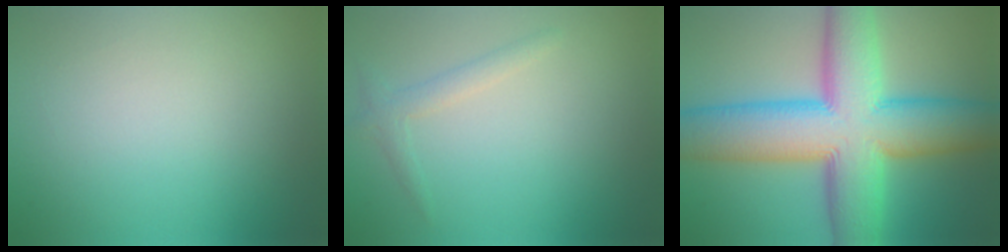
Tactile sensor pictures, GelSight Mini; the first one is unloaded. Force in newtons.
{"total": 1.5, "press": 1.5, "slide": 0.0}
{"total": 14.2, "press": 14.2, "slide": 0.3}